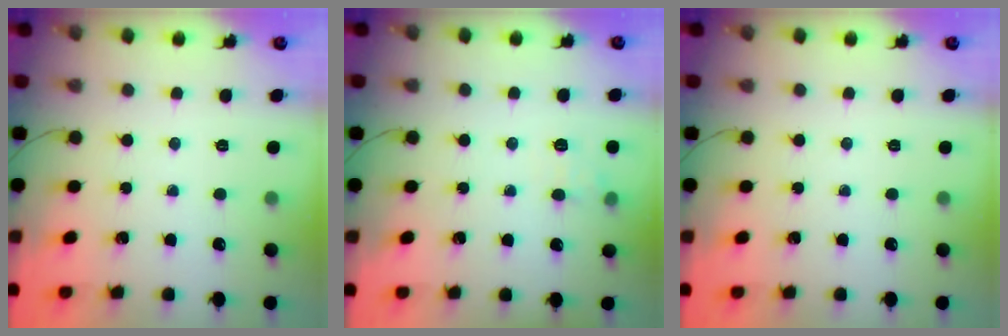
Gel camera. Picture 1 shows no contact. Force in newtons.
{"total": 6.7, "press": 6.5, "slide": 1.5}
{"total": 0.0}